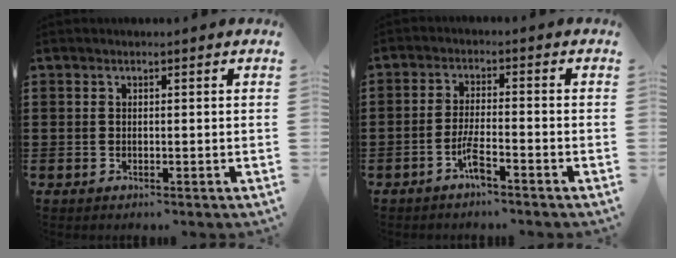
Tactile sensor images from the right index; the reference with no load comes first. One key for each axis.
{"total": 4.3, "fx": -2.7, "fy": 0.5, "fz": 3.3, "tx": -0.078, "ty": -0.005, "tz": -0.055}